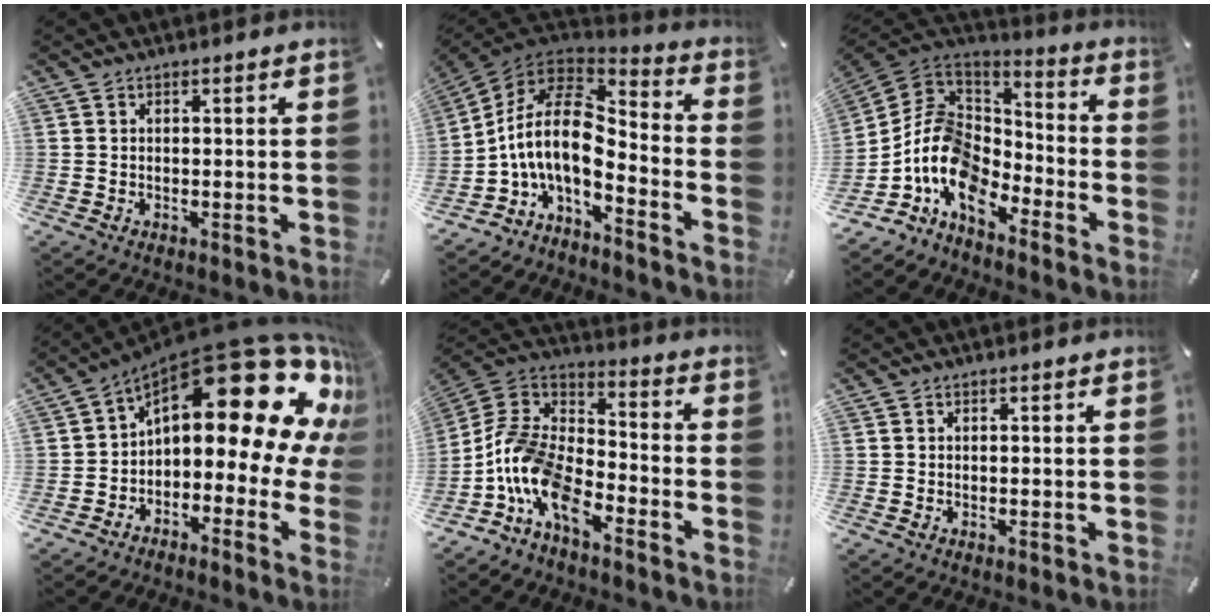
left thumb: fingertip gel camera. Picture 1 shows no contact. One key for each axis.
{"total": 14.8, "fx": -2.3, "fy": 8.3, "fz": 12.0, "tx": -0.271, "ty": -0.006, "tz": -0.043}
{"total": 13.6, "fx": -7.4, "fy": 9.2, "fz": 6.7, "tx": -0.167, "ty": 0.020, "tz": -0.143}
{"total": 25.6, "fx": 11.2, "fy": 11.4, "fz": 19.9, "tx": -0.281, "ty": -0.092, "tz": 0.193}
{"total": 13.6, "fx": -8.8, "fy": 7.1, "fz": 7.6, "tx": -0.174, "ty": 0.020, "tz": -0.174}
{"total": 0.0}